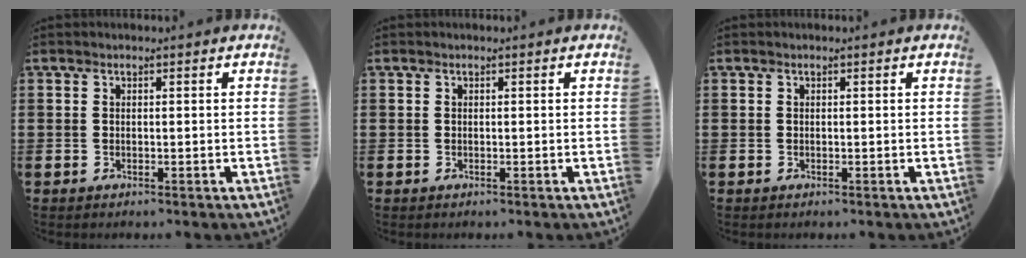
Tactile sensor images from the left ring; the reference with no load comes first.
{"total": 0.0}
{"total": 0.0}